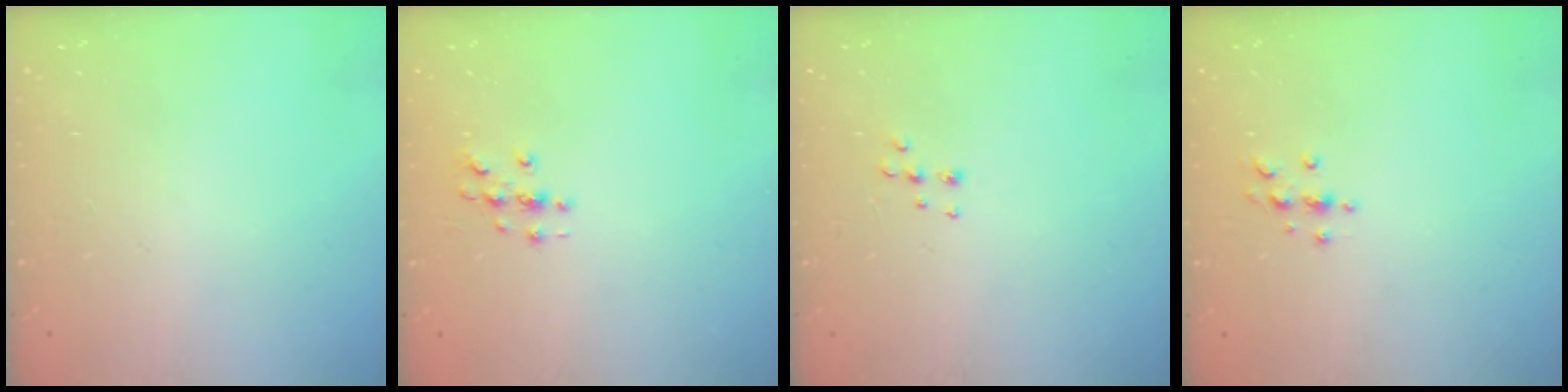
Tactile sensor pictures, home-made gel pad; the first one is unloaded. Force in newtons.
{"total": 2.9, "press": 2.9, "slide": 0.3}
{"total": 5.3, "press": 5.3, "slide": 0.6}
{"total": 3.3, "press": 3.3, "slide": 0.4}